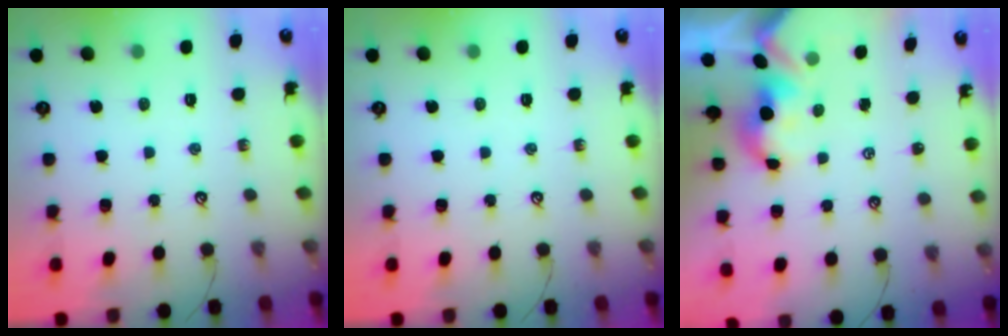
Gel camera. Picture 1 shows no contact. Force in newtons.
{"total": 0.0}
{"total": 1.8, "press": 1.7, "slide": 0.4}